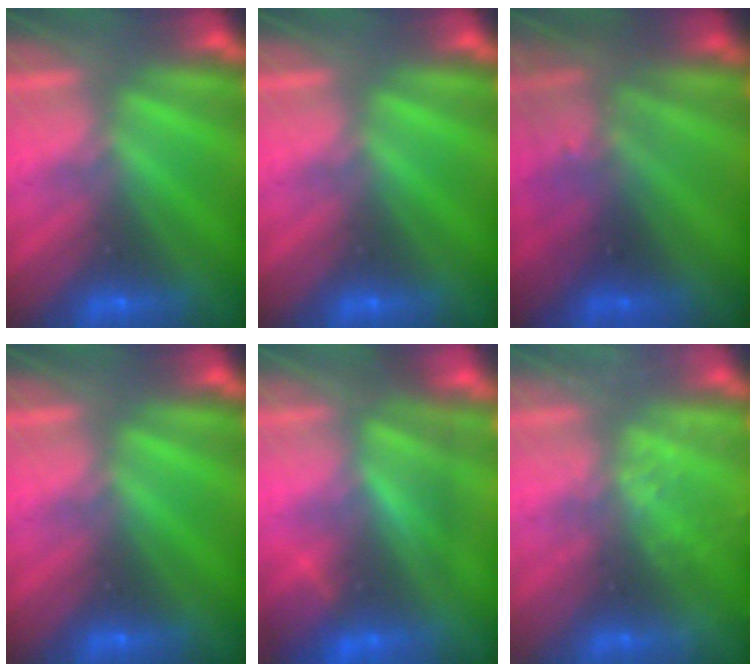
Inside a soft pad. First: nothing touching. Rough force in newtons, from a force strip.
{"total": 0.0}
{"total": 2.8}
{"total": 0.0}
{"total": 3.8}
{"total": 2.4}